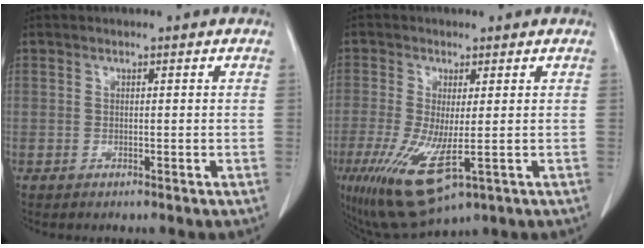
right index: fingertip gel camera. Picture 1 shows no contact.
{"total": 10.7, "force": [-3.4, 2.9, 9.8], "torque": [-0.190, -0.034, -0.046]}